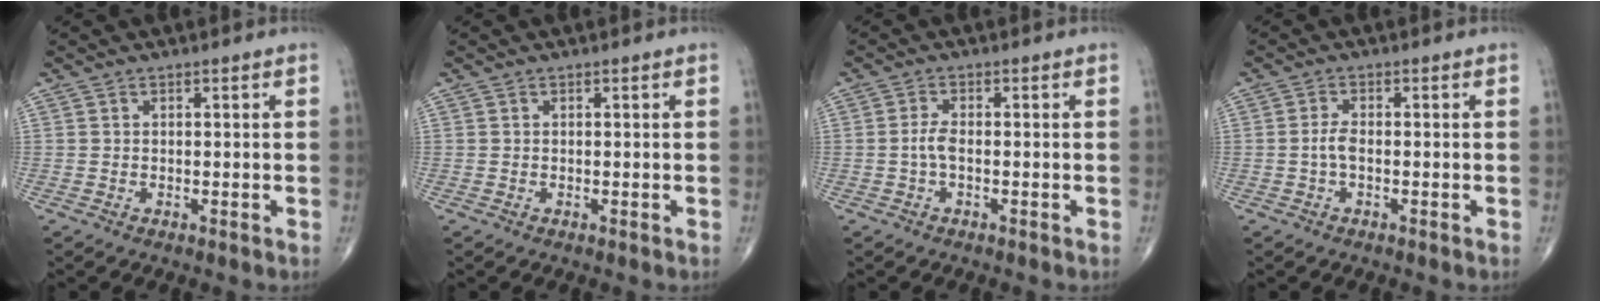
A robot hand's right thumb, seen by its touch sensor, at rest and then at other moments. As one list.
[{"total": 0.0}, {"total": 2.2, "force": [-0.5, 0.8, 2.0], "torque": [-0.045, 0.002, -0.012]}, {"total": 2.1, "force": [-0.5, 0.8, 1.9], "torque": [-0.040, 0.002, -0.012]}]